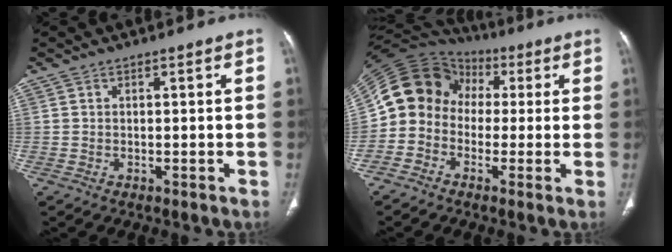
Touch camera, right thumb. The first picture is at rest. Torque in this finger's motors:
{"motor_torque": [1.44, 2.18, 1.01, -0.89, 0.10]}